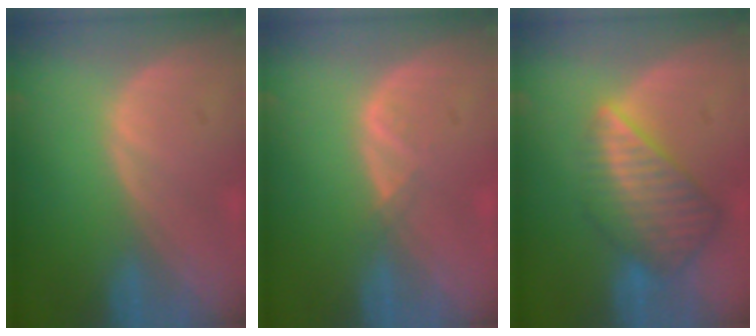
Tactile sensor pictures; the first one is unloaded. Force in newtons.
{"total": 1.3, "press": 1.2, "slide": 0.7}
{"total": 8.7, "press": 7.6, "slide": 4.3}